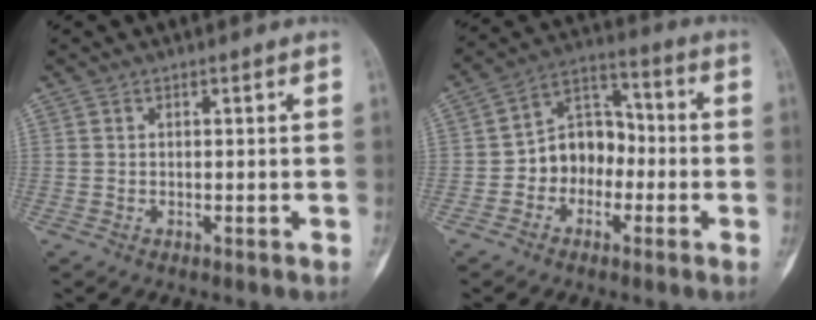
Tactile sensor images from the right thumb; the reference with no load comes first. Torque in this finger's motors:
{"motor_torque": [-0.33, 0.63, 0.45, 0.01, -0.02]}